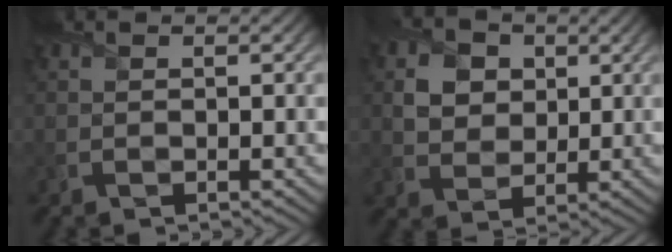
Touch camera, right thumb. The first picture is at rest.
{"total": 5.0, "force": [1.6, 4.2, 2.2], "torque": [-0.060, 0.003, 0.020]}